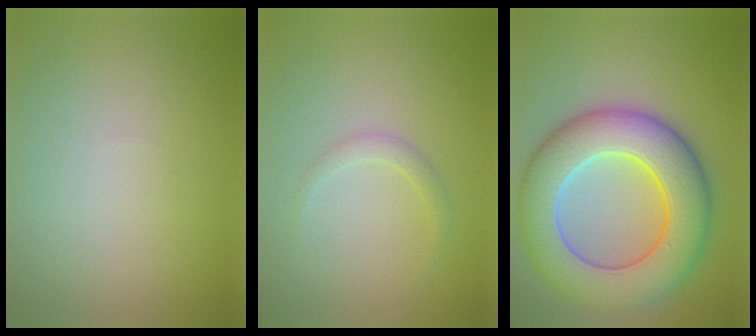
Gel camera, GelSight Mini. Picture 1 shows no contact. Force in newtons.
{"total": 1.2, "press": 1.2, "slide": 0.1}
{"total": 10.9, "press": 10.9, "slide": 0.4}